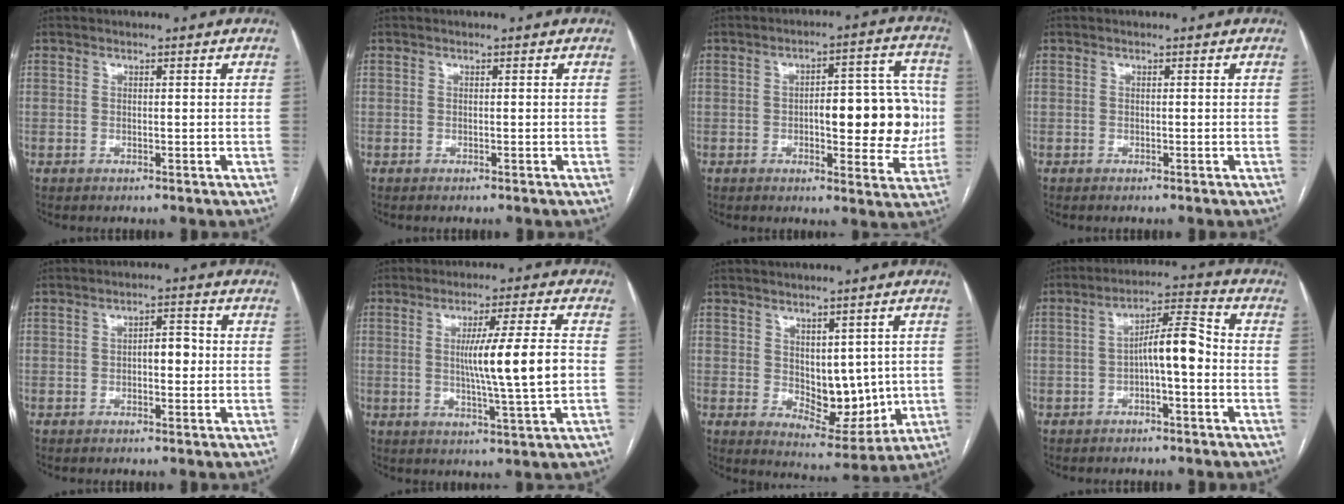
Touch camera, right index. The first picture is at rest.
{"total": 0.0}
{"total": 13.1, "force": [-0.7, 4.4, 12.3], "torque": [-0.149, 0.027, -0.002]}
{"total": 0.0}
{"total": 3.1, "force": [-0.3, 1.3, 2.9], "torque": [-0.040, 0.011, -0.005]}
{"total": 10.5, "force": [0.0, -1.0, 10.5], "torque": [-0.170, -0.008, 0.000]}
{"total": 8.9, "force": [0.4, 4.9, 7.4], "torque": [-0.094, -0.007, 0.028]}
{"total": 7.1, "force": [-1.2, 1.2, 6.8], "torque": [-0.114, 0.026, -0.022]}